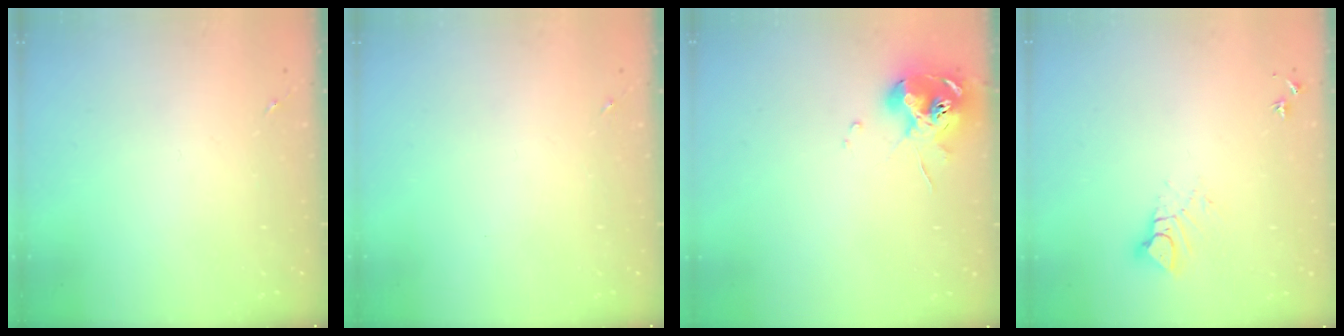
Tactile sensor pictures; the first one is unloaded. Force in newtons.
{"total": 0.0}
{"total": 10.5, "press": 10.4, "slide": 1.3}
{"total": 6.6, "press": 6.6, "slide": 0.4}